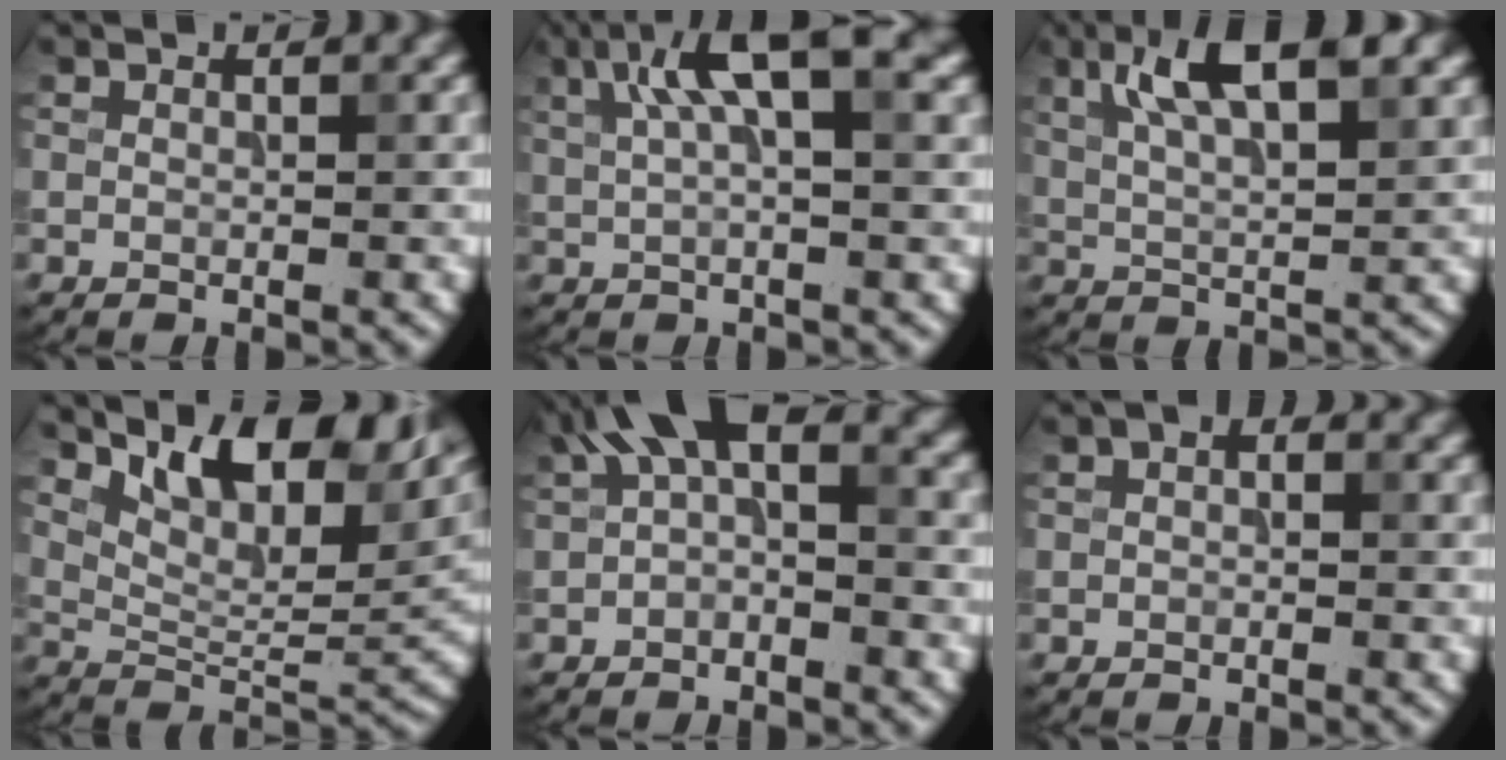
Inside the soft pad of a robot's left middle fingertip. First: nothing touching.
{"total": 6.5, "force": [2.8, 1.7, 5.6], "torque": [-0.101, 0.011, 0.046]}
{"total": 7.5, "force": [3.6, 2.3, 6.2], "torque": [-0.107, 0.013, 0.060]}
{"total": 12.2, "force": [6.7, 5.3, 8.7], "torque": [-0.123, 0.008, 0.116]}
{"total": 5.7, "force": [1.1, 2.7, 4.8], "torque": [-0.075, 0.021, 0.004]}
{"total": 1.0, "force": [0.2, 0.6, 0.8], "torque": [-0.012, 0.003, -0.002]}